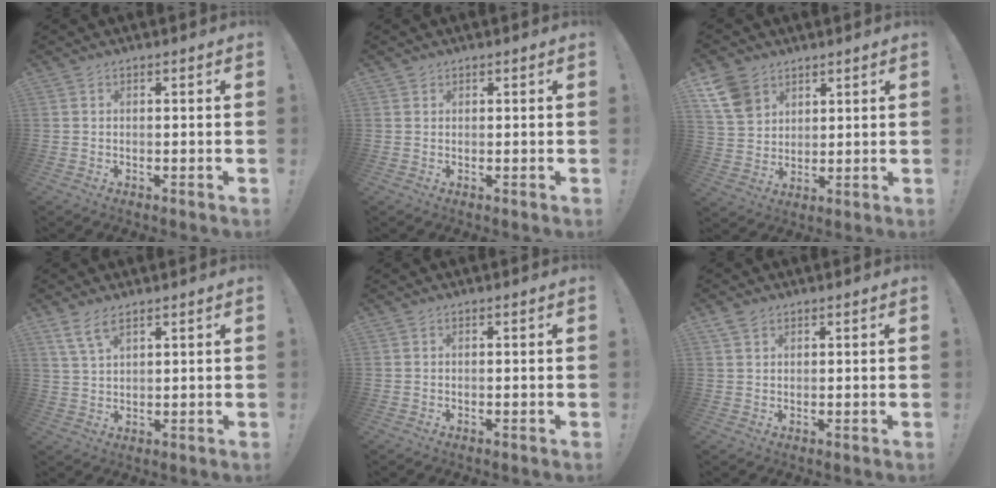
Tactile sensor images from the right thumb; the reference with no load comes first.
{"total": 0.9, "force": [0.7, 0.6, 0.1], "torque": [-0.005, 0.001, 0.014]}
{"total": 10.4, "force": [6.3, 7.2, 4.1], "torque": [-0.078, -0.032, 0.125]}
{"total": 6.0, "force": [4.1, 2.2, 3.8], "torque": [-0.066, -0.018, 0.076]}
{"total": 0.0}
{"total": 2.6, "force": [1.9, 1.4, 1.1], "torque": [-0.018, -0.007, 0.036]}